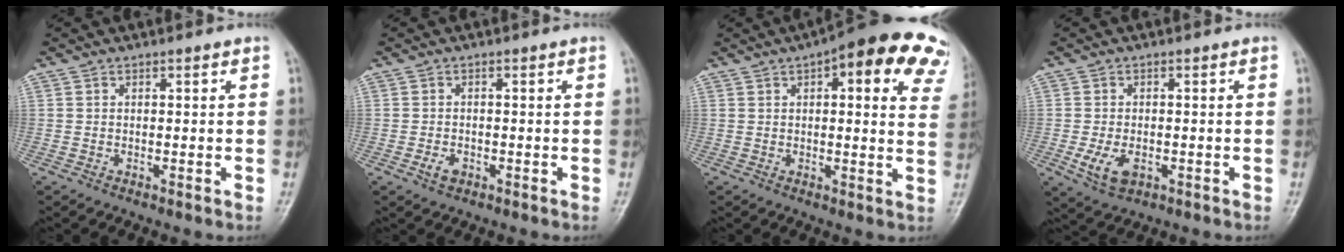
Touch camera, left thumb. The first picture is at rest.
{"total": 2.1, "force": [-0.9, 1.4, 1.2], "torque": [-0.020, 0.002, -0.014]}
{"total": 19.4, "force": [10.5, 6.8, 14.8], "torque": [-0.151, -0.006, 0.109]}
{"total": 5.1, "force": [-1.4, 3.1, 3.8], "torque": [-0.072, -0.006, -0.019]}